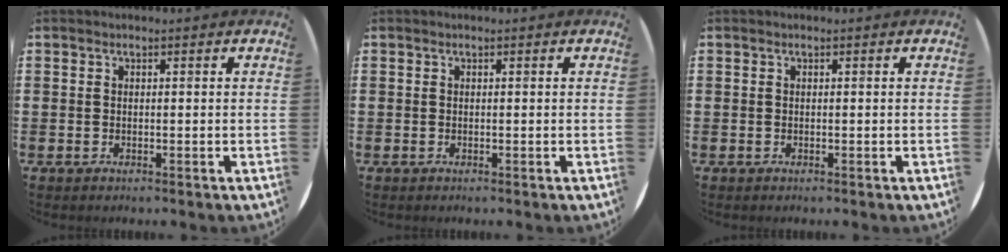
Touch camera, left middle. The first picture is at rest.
{"total": 0.0}
{"total": 0.0}